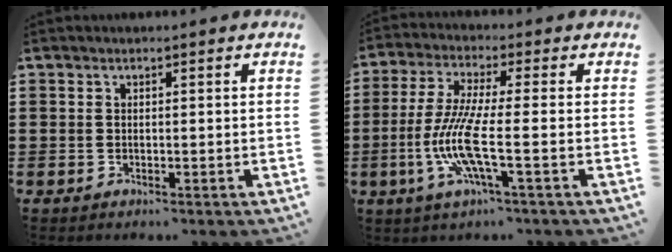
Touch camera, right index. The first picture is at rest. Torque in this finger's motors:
{"motor_torque": [2.14, 0.00, 1.05, 0.21]}